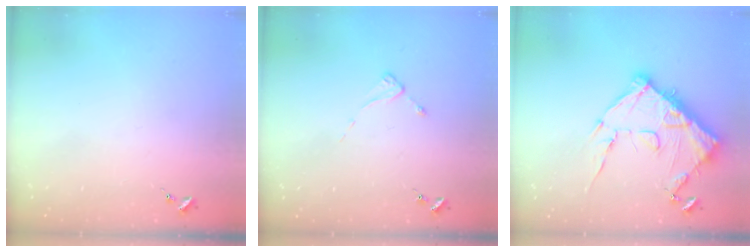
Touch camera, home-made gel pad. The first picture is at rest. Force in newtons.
{"total": 2.4, "press": 2.4, "slide": 0.3}
{"total": 15.0, "press": 14.9, "slide": 1.5}